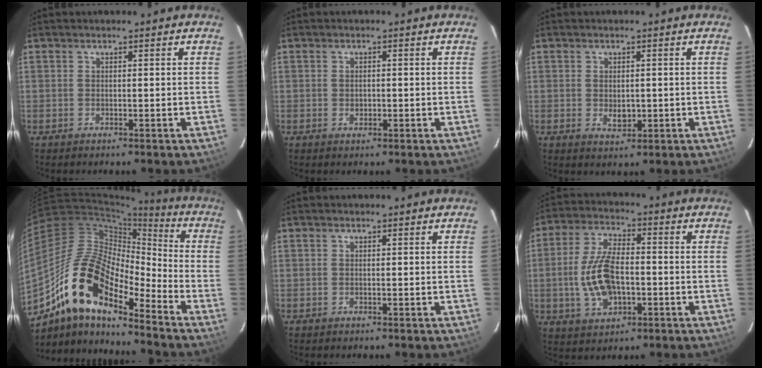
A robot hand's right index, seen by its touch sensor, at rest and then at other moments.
{"total": 1.4, "force": [-0.2, 1.2, 0.6], "torque": [-0.010, 0.001, -0.002]}
{"total": 3.1, "force": [-0.4, 2.1, 2.3], "torque": [-0.037, -0.004, -0.001]}
{"total": 18.0, "force": [-12.0, 6.3, 11.8], "torque": [-0.208, -0.003, -0.242]}
{"total": 0.0}
{"total": 11.7, "force": [-2.1, 6.1, 9.8], "torque": [-0.203, 0.004, -0.031]}